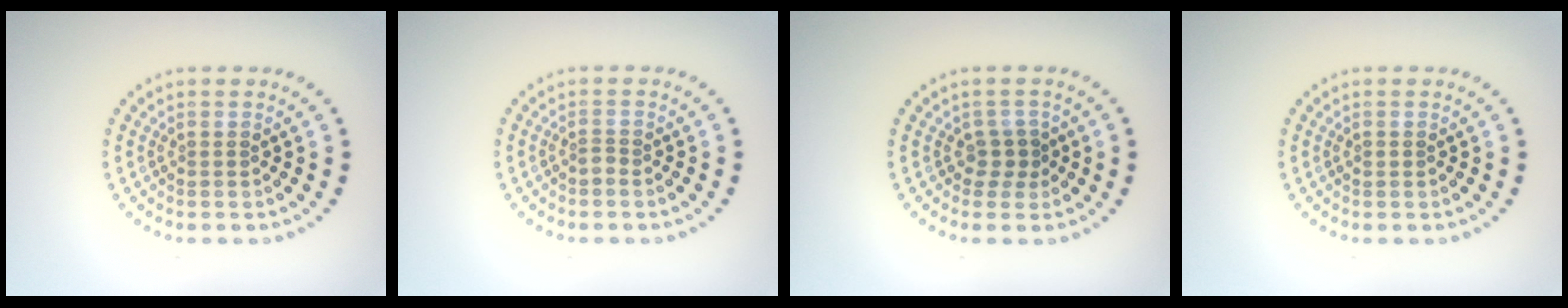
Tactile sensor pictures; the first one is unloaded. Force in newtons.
{"total": 0.8, "press": 0.5, "slide": 0.7}
{"total": 1.7, "press": 1.4, "slide": 1.1}
{"total": 0.7, "press": 0.7, "slide": 0.0}